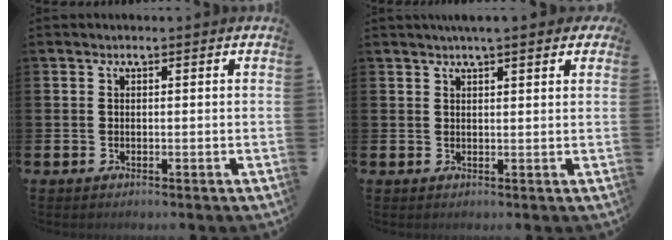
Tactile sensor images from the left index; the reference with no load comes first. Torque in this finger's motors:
{"motor_torque": [1.02, -1.12, 1.05, 0.21]}